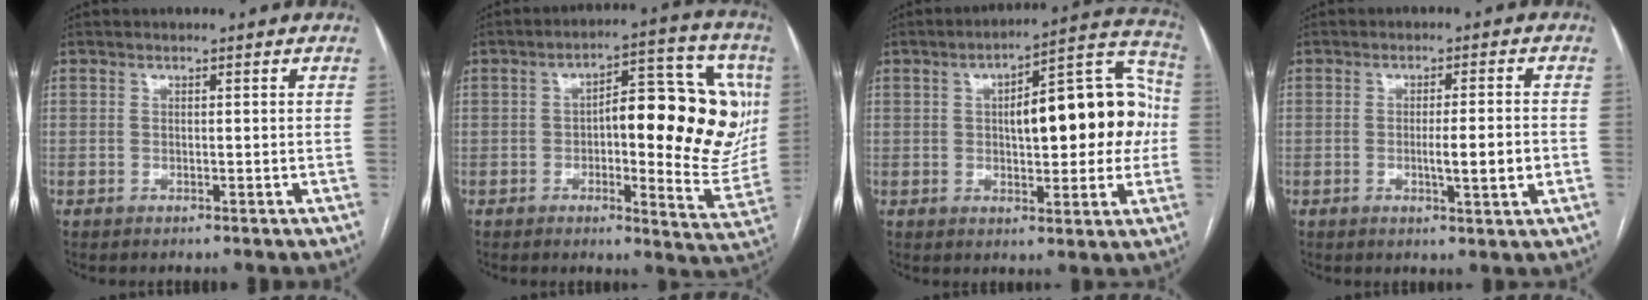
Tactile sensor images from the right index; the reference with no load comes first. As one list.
[{"total": 19.9, "force": [2.0, 6.2, 18.8], "torque": [-0.221, 0.029, 0.030]}, {"total": 17.4, "force": [1.1, 5.8, 16.3], "torque": [-0.216, 0.046, 0.020]}, {"total": 5.4, "force": [-1.2, 0.2, 5.3], "torque": [-0.083, -0.007, -0.016]}]